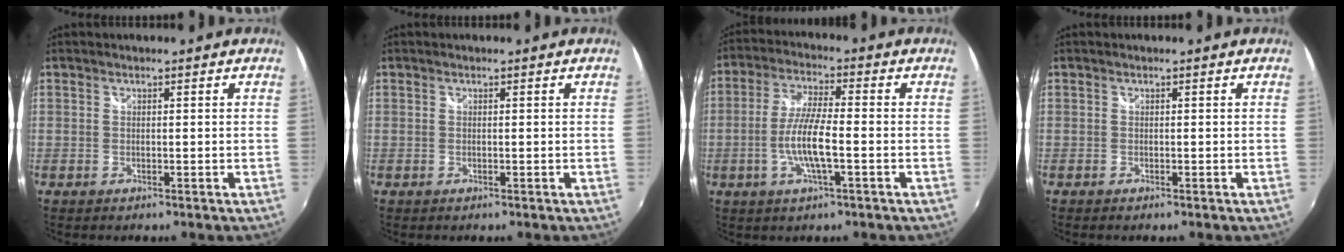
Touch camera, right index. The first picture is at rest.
{"total": 0.0}
{"total": 8.5, "force": [-2.4, 1.2, 8.0], "torque": [-0.162, -0.002, -0.047]}
{"total": 0.0}